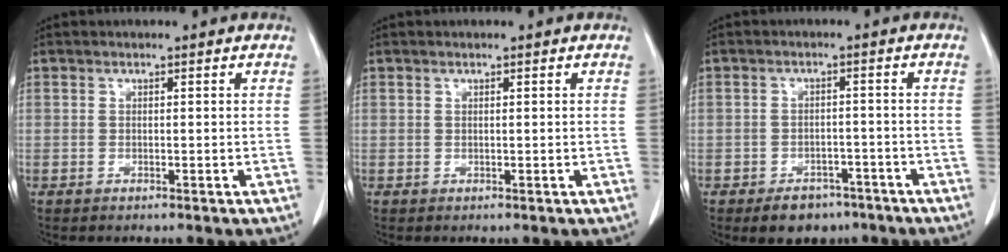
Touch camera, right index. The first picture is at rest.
{"total": 0.0}
{"total": 5.9, "force": [-4.3, 3.5, 2.0], "torque": [-0.027, 0.005, -0.059]}